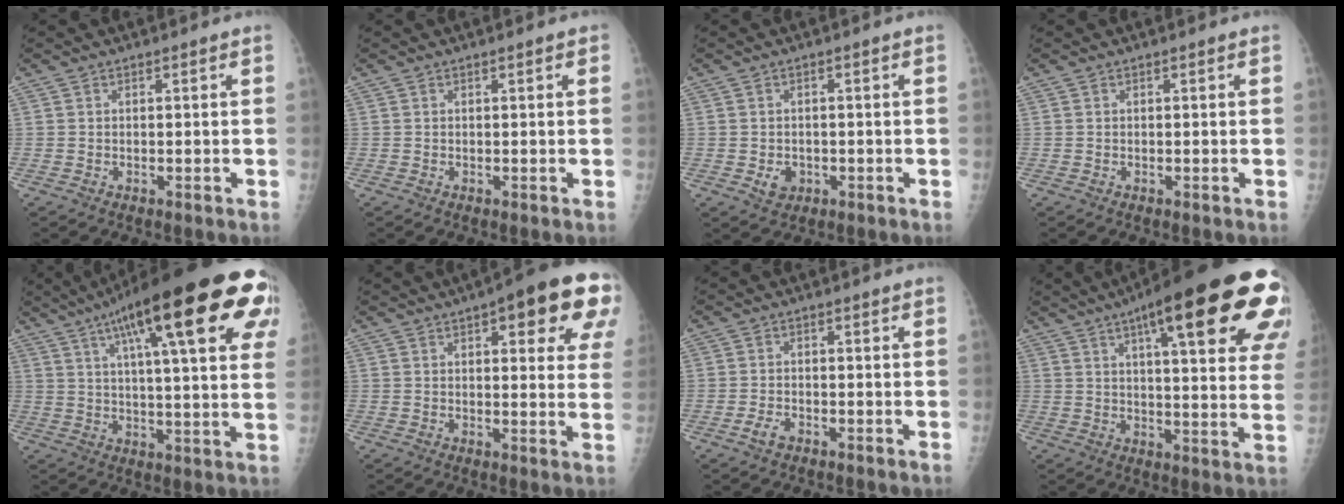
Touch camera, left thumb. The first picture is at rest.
{"total": 0.6, "force": [0.2, 0.2, 0.5], "torque": [-0.007, 0.001, 0.002]}
{"total": 3.0, "force": [-0.8, 2.5, 1.4], "torque": [-0.011, 0.002, -0.005]}
{"total": 0.0}
{"total": 30.0, "force": [13.8, 7.2, 25.6], "torque": [-0.317, 0.013, 0.194]}
{"total": 17.4, "force": [8.0, 5.7, 14.4], "torque": [-0.155, -0.014, 0.089]}
{"total": 2.3, "force": [-1.4, 1.3, 1.3], "torque": [-0.027, 0.006, -0.025]}
{"total": 30.2, "force": [14.2, 7.4, 25.6], "torque": [-0.280, 0.009, 0.193]}